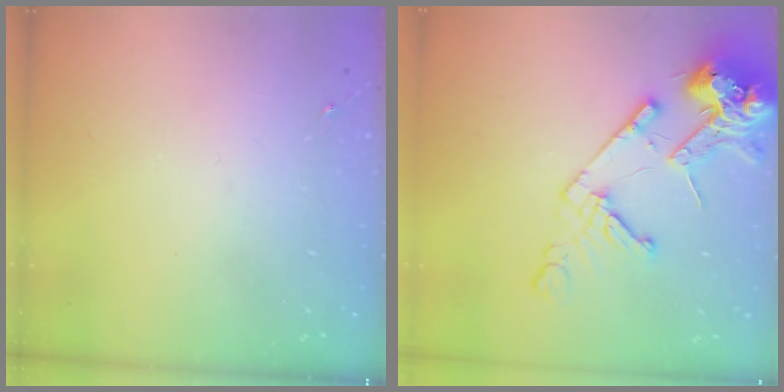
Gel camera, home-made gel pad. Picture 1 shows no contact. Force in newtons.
{"total": 16.9, "press": 16.7, "slide": 2.4}